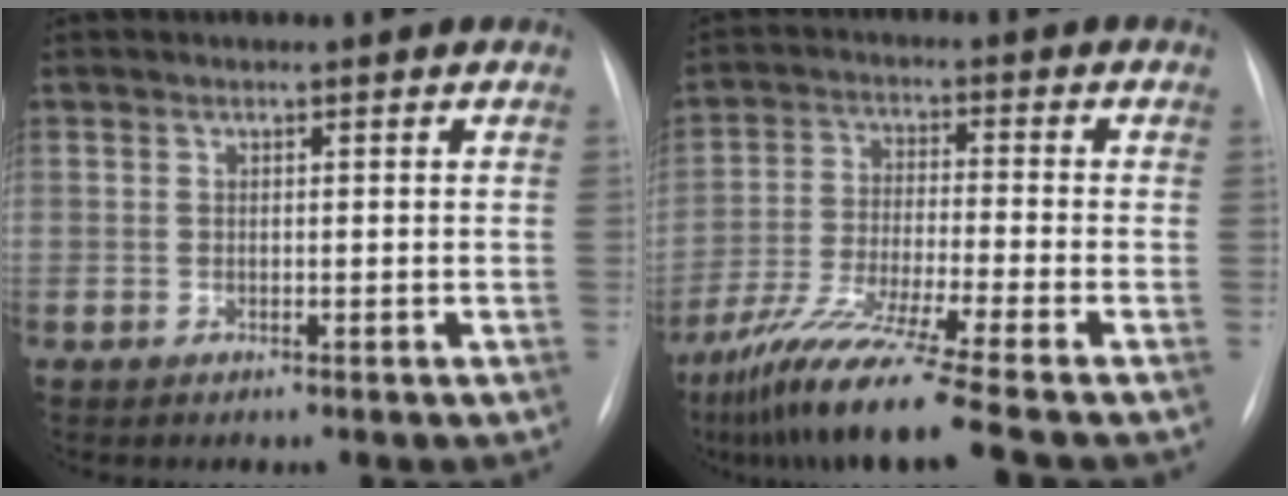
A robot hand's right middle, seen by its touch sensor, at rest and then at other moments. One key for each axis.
{"total": 13.4, "fx": -10.2, "fy": -1.8, "fz": 8.5, "tx": -0.162, "ty": -0.045, "tz": -0.178}